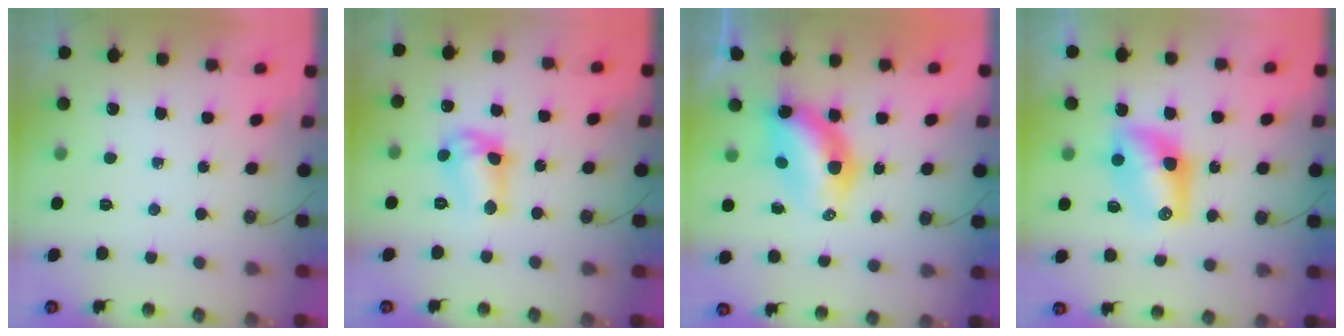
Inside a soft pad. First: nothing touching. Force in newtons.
{"total": 11.0, "press": 11.0, "slide": 0.9}
{"total": 7.2, "press": 7.2, "slide": 0.3}
{"total": 8.5, "press": 8.5, "slide": 0.3}